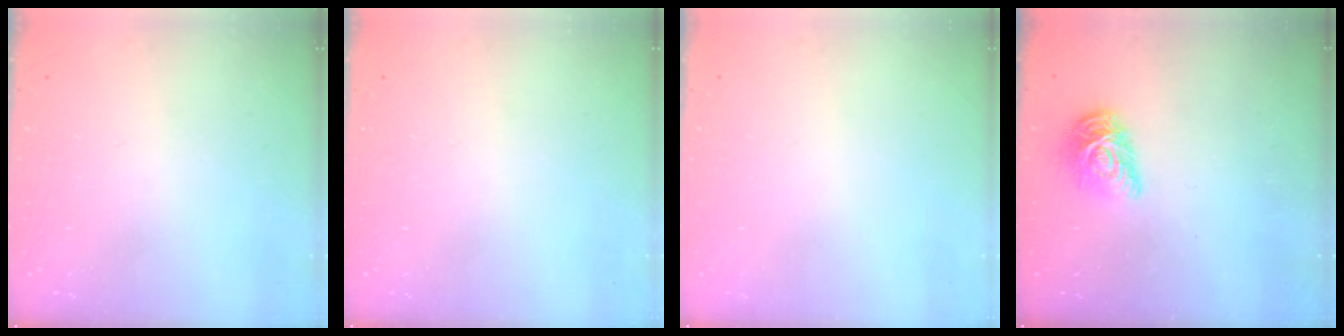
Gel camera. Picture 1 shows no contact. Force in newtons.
{"total": 0.0}
{"total": 0.0}
{"total": 10.6, "press": 10.6, "slide": 0.5}